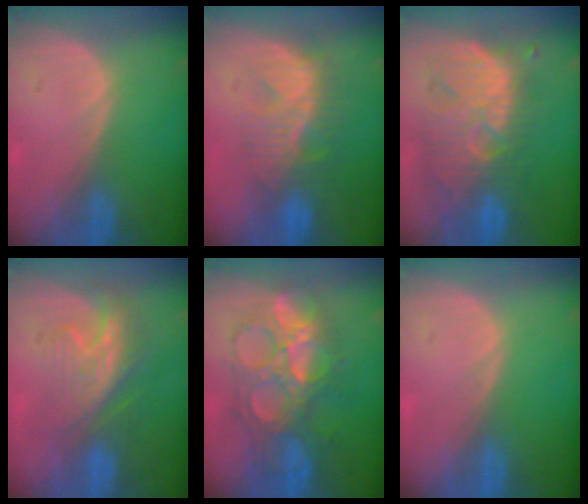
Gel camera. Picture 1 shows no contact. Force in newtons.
{"total": 8.1, "press": 8.0, "slide": 1.3}
{"total": 11.5, "press": 10.9, "slide": 3.7}
{"total": 8.6, "press": 7.6, "slide": 4.0}
{"total": 10.0, "press": 10.0, "slide": 0.7}
{"total": 0.0}